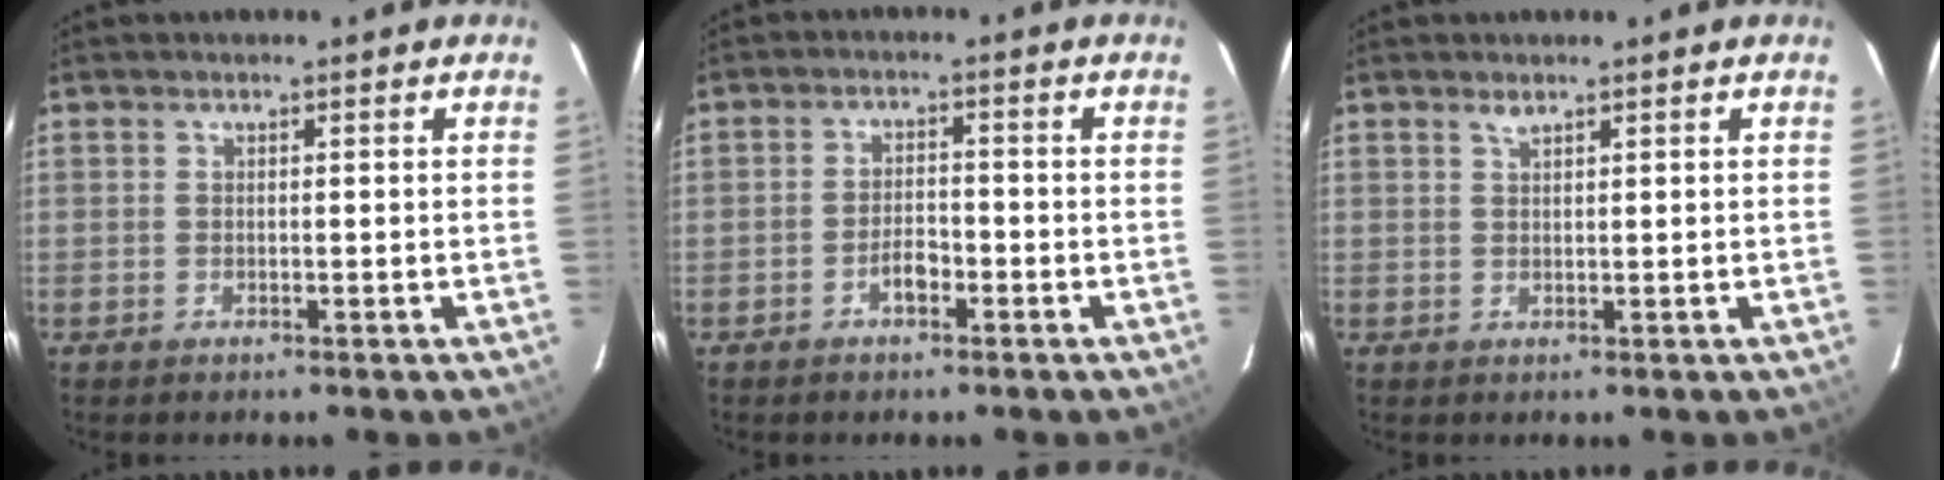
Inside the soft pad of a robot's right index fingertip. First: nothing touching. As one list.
[{"total": 3.2, "force": [-1.9, 1.5, 2.1], "torque": [-0.040, 0.005, -0.032]}, {"total": 1.0, "force": [0.8, 0.3, 0.5], "torque": [-0.009, 0.002, 0.016]}]